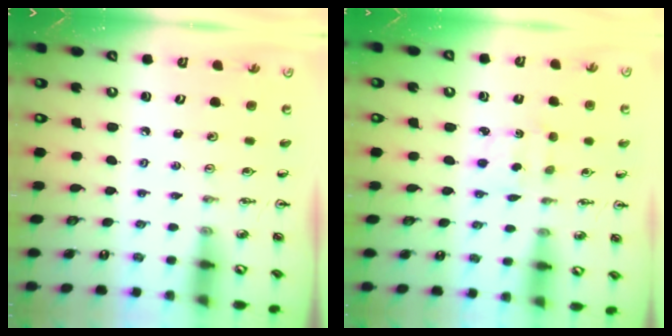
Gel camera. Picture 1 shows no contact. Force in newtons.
{"total": 1.7, "press": 1.5, "slide": 0.7}